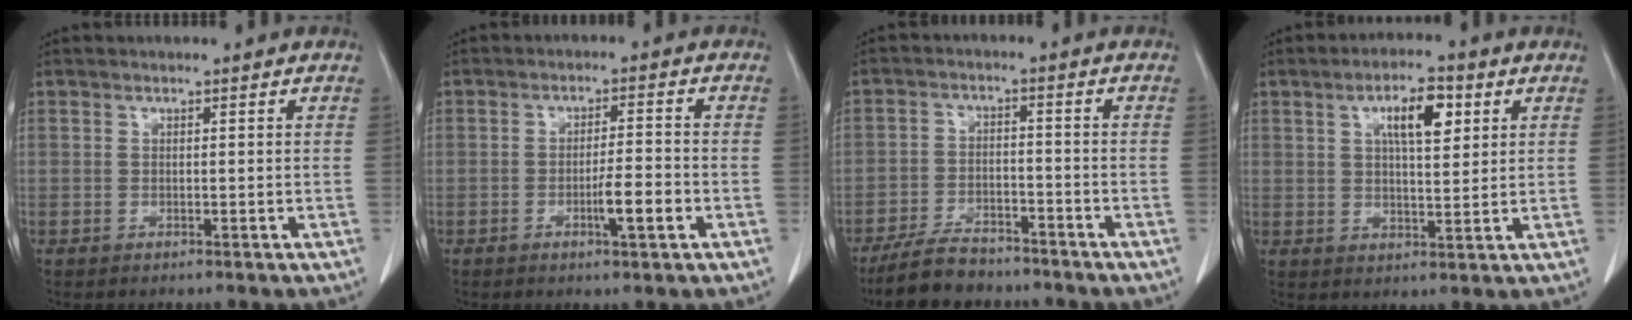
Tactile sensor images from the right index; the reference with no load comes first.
{"total": 5.5, "force": [-2.0, 0.7, 5.1], "torque": [-0.084, -0.002, -0.030]}
{"total": 9.2, "force": [-7.7, 3.3, 3.7], "torque": [-0.070, -0.014, -0.133]}
{"total": 8.0, "force": [3.1, 2.7, 6.9], "torque": [-0.120, 0.010, 0.054]}